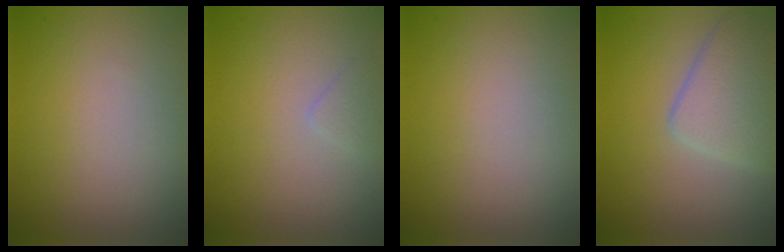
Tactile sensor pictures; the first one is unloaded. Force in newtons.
{"total": 0.9, "press": 0.9, "slide": 0.1}
{"total": 0.0}
{"total": 4.3, "press": 4.3, "slide": 0.3}